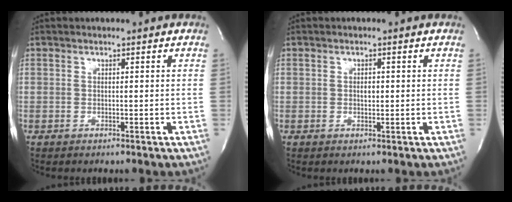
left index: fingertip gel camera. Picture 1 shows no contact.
{"total": 1.2, "force": [-0.1, 0.7, 1.0], "torque": [-0.016, -0.001, -0.001]}